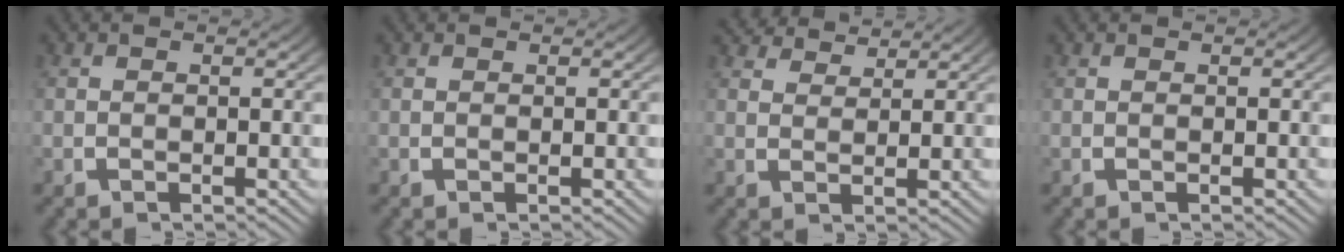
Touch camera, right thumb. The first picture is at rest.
{"total": 0.0}
{"total": 3.2, "force": [3.1, 0.5, 0.5], "torque": [-0.006, 0.004, 0.056]}
{"total": 0.0}